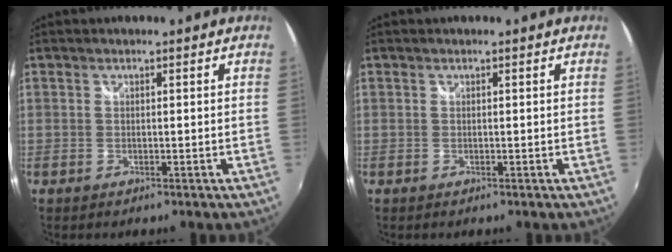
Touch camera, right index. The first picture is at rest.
{"total": 0.0}